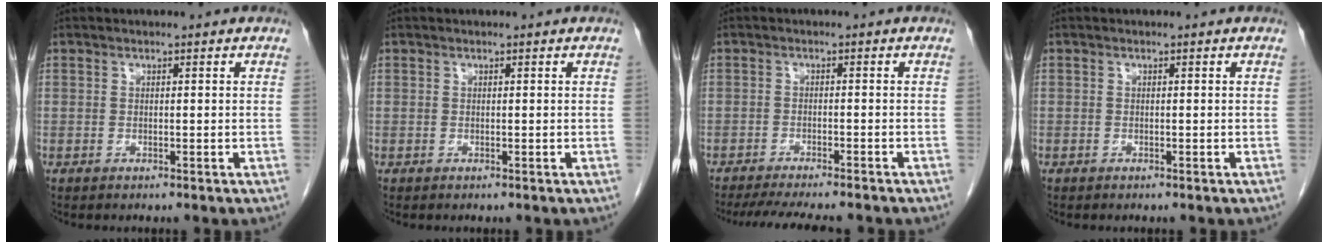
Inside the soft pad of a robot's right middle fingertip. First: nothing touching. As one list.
[{"total": 0.0}, {"total": 11.3, "force": [-10.0, 1.4, 5.1], "torque": [-0.068, -0.013, -0.137]}, {"total": 0.0}]